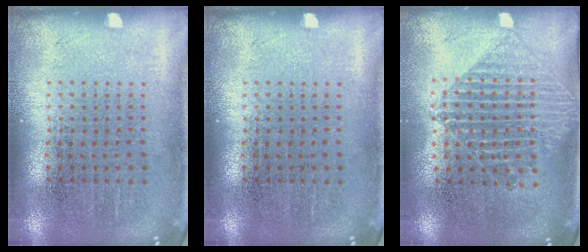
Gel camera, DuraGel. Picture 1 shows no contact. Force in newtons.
{"total": 0.0}
{"total": 1.4, "press": 1.3, "slide": 0.7}